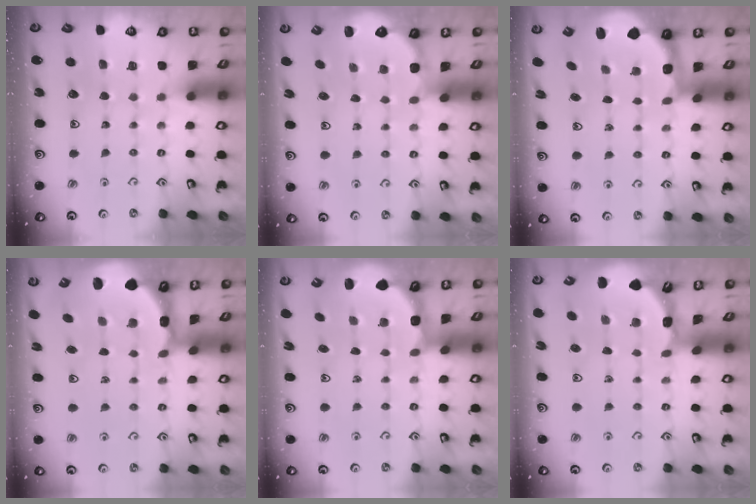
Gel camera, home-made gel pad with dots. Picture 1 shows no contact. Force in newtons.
{"total": 2.2, "press": 1.1, "slide": 1.9}
{"total": 2.1, "press": 1.4, "slide": 1.6}
{"total": 2.5, "press": 2.4, "slide": 0.9}
{"total": 2.7, "press": 2.4, "slide": 1.4}
{"total": 1.6, "press": 1.6, "slide": 0.1}